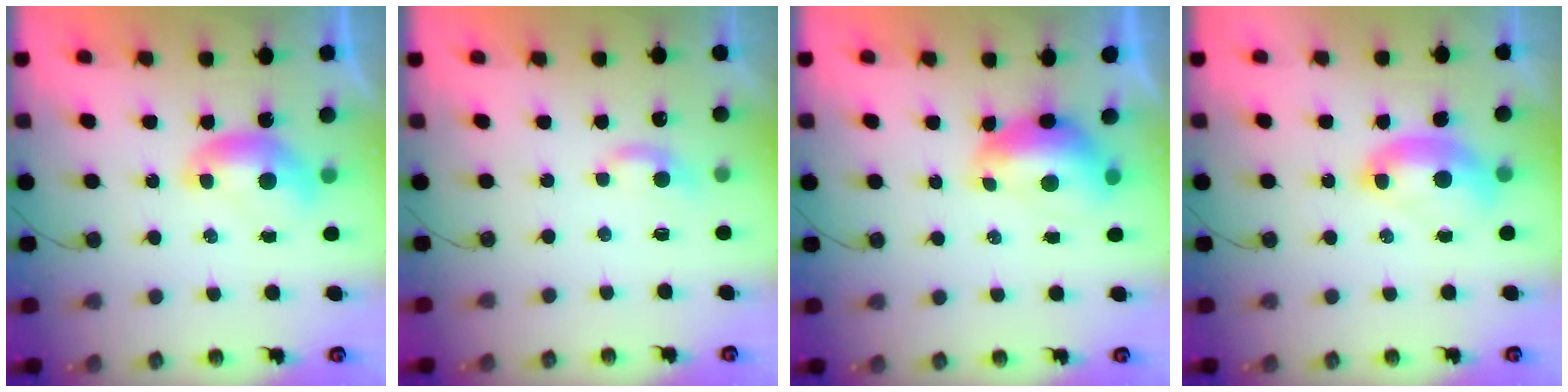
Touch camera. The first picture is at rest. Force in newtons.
{"total": 1.7, "press": 1.7, "slide": 0.4}
{"total": 1.6, "press": 1.5, "slide": 0.6}
{"total": 2.5, "press": 2.5, "slide": 0.6}